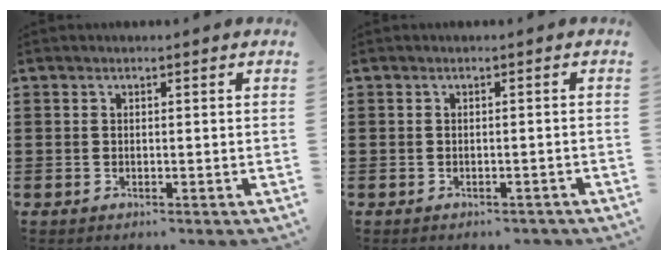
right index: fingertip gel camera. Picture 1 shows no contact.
{"total": 1.0, "force": [-0.9, 0.3, 0.1], "torque": [-0.007, 0.000, -0.019]}